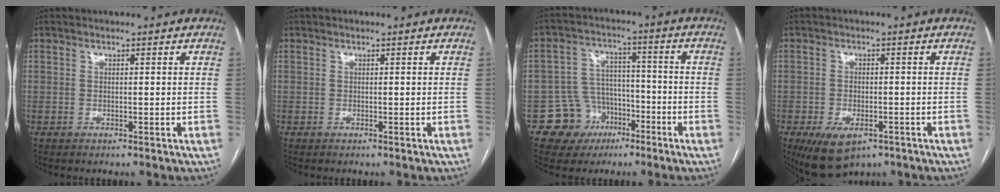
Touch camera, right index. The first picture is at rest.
{"total": 0.0}
{"total": 8.5, "force": [-4.1, 7.4, 0.7], "torque": [0.000, 0.030, -0.054]}
{"total": 7.5, "force": [-4.2, 3.9, 4.8], "torque": [-0.083, -0.008, -0.057]}